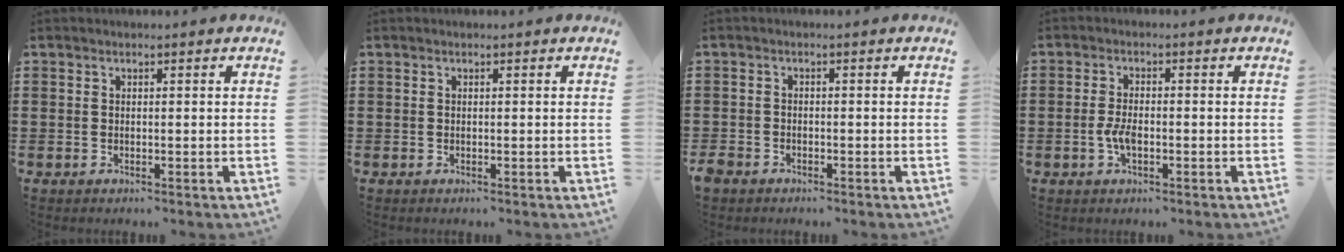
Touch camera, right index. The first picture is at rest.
{"total": 0.0}
{"total": 2.0, "force": [-1.6, 1.1, 0.3], "torque": [-0.017, 0.003, -0.038]}
{"total": 3.0, "force": [-0.9, 0.9, 2.8], "torque": [-0.066, -0.008, -0.019]}